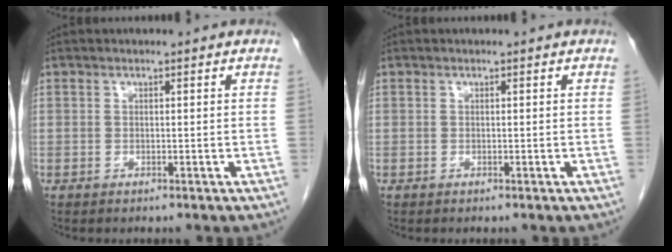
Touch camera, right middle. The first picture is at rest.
{"total": 0.0}